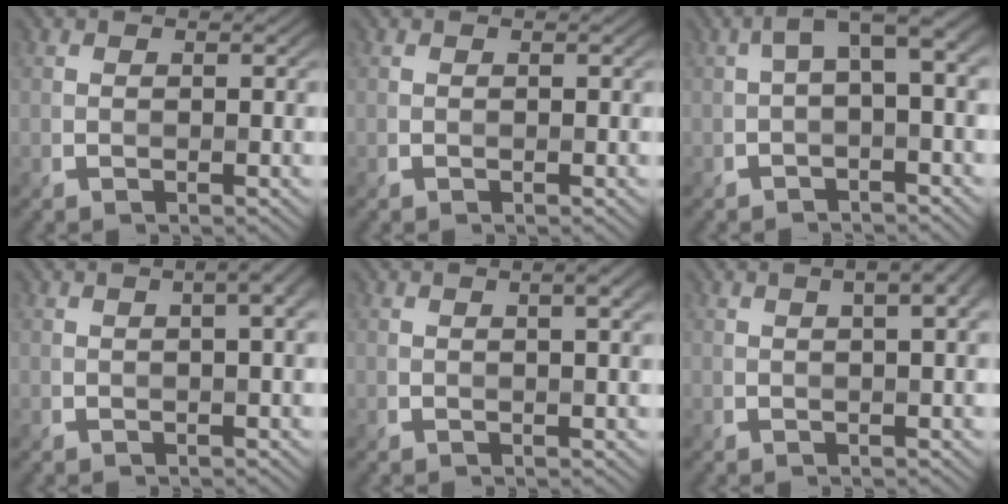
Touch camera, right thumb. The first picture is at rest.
{"total": 0.0}
{"total": 4.4, "force": [0.5, 1.3, 4.1], "torque": [-0.066, 0.012, 0.005]}
{"total": 3.5, "force": [1.0, 1.1, 3.2], "torque": [-0.044, 0.013, 0.006]}
{"total": 2.3, "force": [0.9, 0.4, 2.1], "torque": [-0.031, 0.004, 0.011]}
{"total": 4.4, "force": [1.7, 1.4, 3.8], "torque": [-0.049, 0.014, 0.010]}